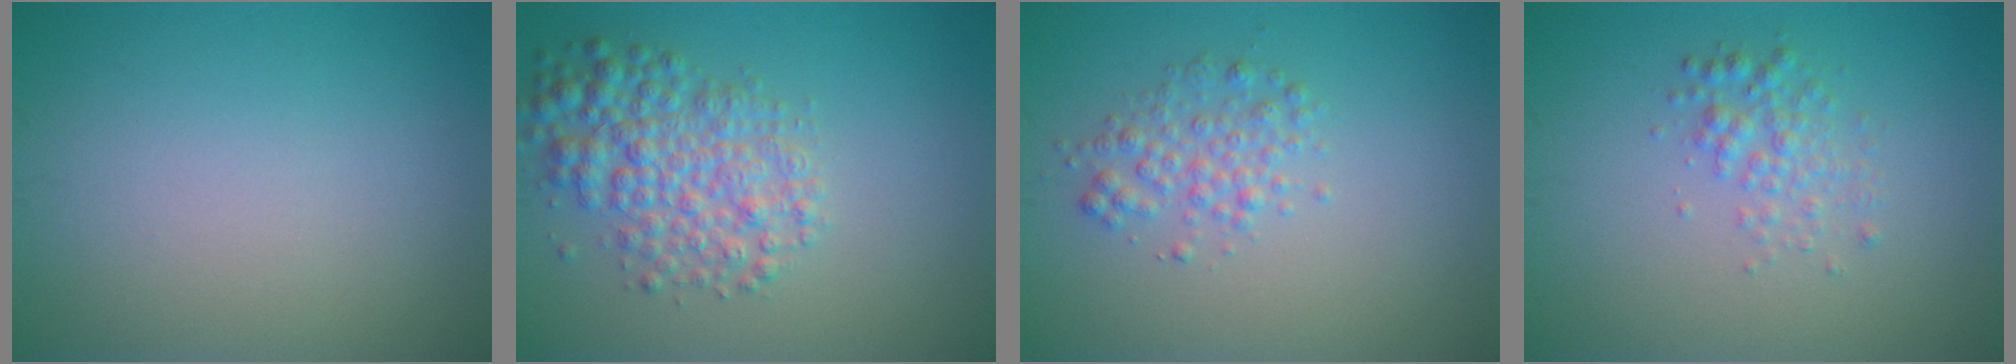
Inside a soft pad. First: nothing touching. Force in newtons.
{"total": 5.0, "press": 5.0, "slide": 0.1}
{"total": 2.2, "press": 2.2, "slide": 0.0}
{"total": 2.1, "press": 2.1, "slide": 0.0}